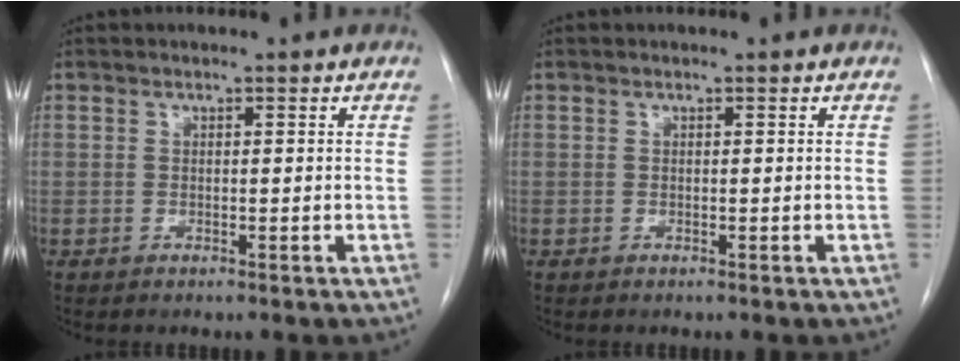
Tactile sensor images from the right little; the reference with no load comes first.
{"total": 0.0}